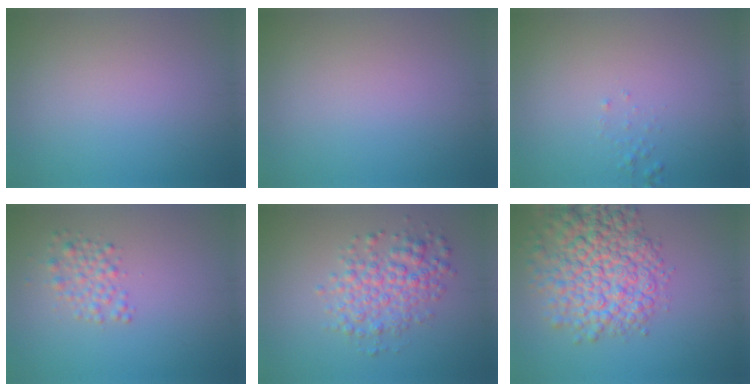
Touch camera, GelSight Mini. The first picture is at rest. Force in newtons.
{"total": 0.0}
{"total": 0.6, "press": 0.6, "slide": 0.1}
{"total": 2.2, "press": 2.2, "slide": 0.1}
{"total": 4.2, "press": 4.2, "slide": 0.1}
{"total": 8.9, "press": 8.9, "slide": 0.2}